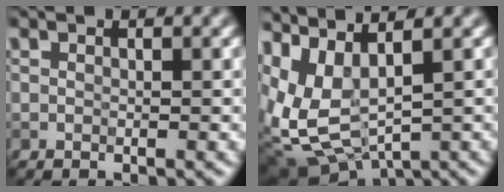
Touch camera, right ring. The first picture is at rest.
{"total": 7.4, "force": [0.3, 4.1, 6.1], "torque": [-0.175, -0.012, 0.047]}